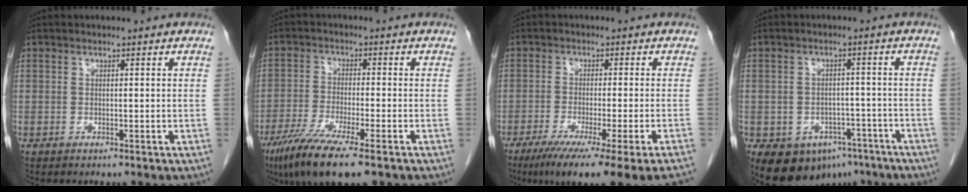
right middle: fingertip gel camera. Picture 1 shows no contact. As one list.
[{"total": 10.5, "force": [-6.9, 1.0, 7.9], "torque": [-0.143, -0.027, -0.114]}, {"total": 15.1, "force": [-11.2, -1.3, 10.1], "torque": [-0.111, -0.046, -0.170]}, {"total": 10.1, "force": [-6.5, 6.7, 4.0], "torque": [-0.054, 0.015, -0.086]}]